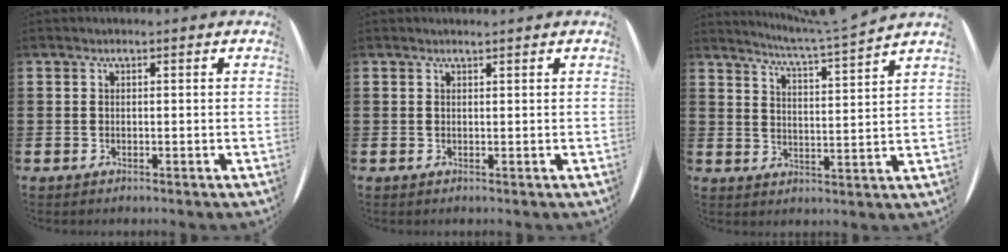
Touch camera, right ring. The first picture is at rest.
{"total": 0.6, "force": [0.6, -0.1, 0.0], "torque": [0.001, 0.000, 0.011]}
{"total": 4.6, "force": [4.3, -1.2, 1.0], "torque": [-0.036, -0.034, 0.071]}